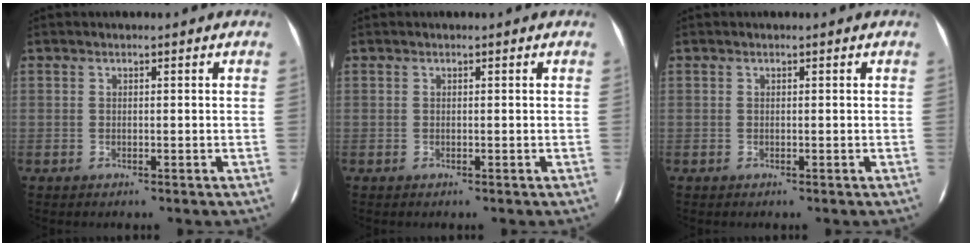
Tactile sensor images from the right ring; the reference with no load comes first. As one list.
[{"total": 0.0}, {"total": 0.0}]